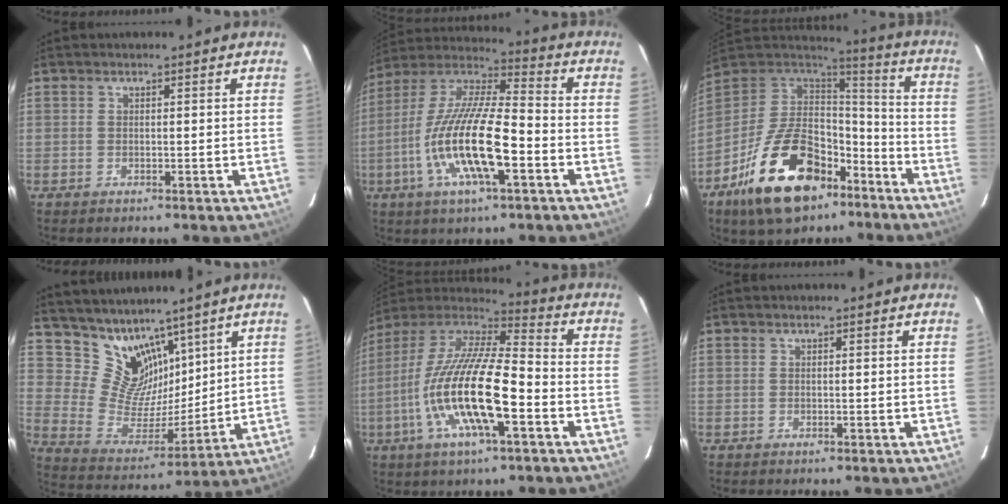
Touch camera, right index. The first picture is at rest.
{"total": 18.5, "force": [-6.0, 4.8, 16.8], "torque": [-0.333, -0.013, -0.123]}
{"total": 24.6, "force": [-13.5, 13.6, 15.4], "torque": [-0.306, 0.007, -0.210]}
{"total": 12.8, "force": [10.0, 7.2, 3.6], "torque": [-0.069, -0.005, 0.207]}
{"total": 20.9, "force": [-6.7, 5.3, 19.1], "torque": [-0.362, -0.025, -0.135]}
{"total": 0.0}